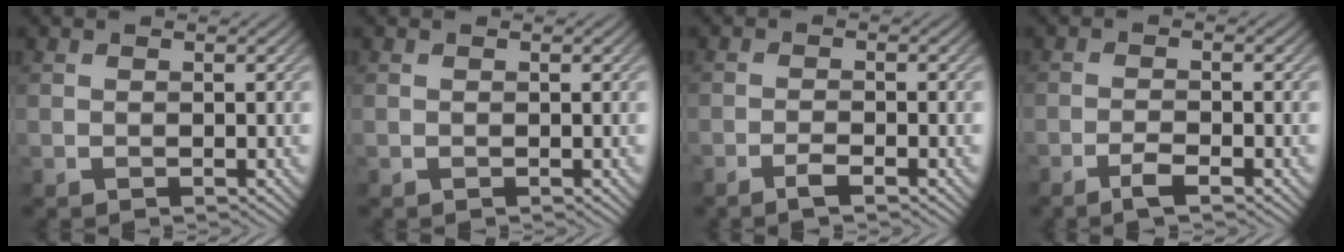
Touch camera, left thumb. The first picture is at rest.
{"total": 0.0}
{"total": 2.0, "force": [-1.4, 0.2, 1.4], "torque": [-0.027, 0.005, -0.030]}
{"total": 2.4, "force": [-1.6, 0.3, 1.7], "torque": [-0.035, 0.003, -0.036]}